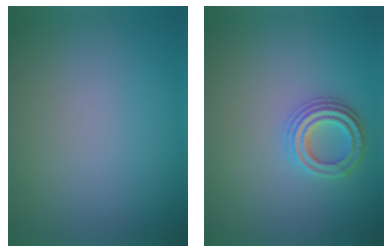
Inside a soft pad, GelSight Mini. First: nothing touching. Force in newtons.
{"total": 2.7, "press": 2.6, "slide": 0.8}